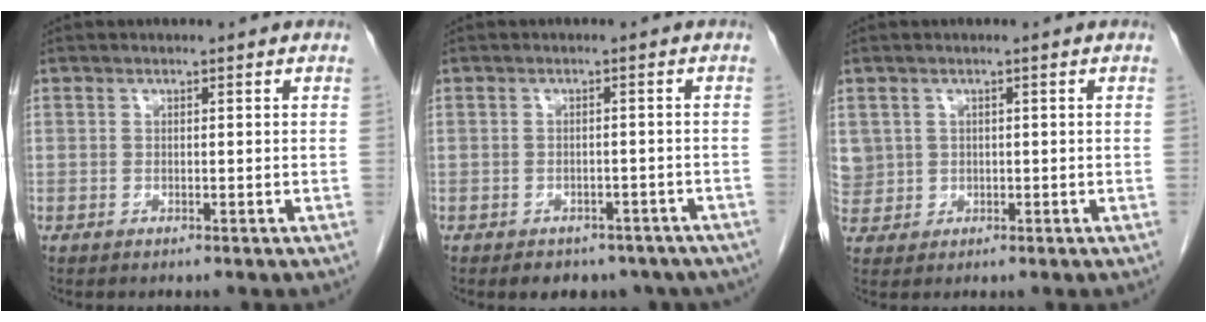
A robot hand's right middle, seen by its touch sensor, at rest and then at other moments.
{"total": 9.1, "force": [-6.9, 5.1, 2.8], "torque": [-0.024, 0.001, -0.073]}
{"total": 4.6, "force": [1.2, 4.4, 0.6], "torque": [-0.019, 0.012, 0.035]}